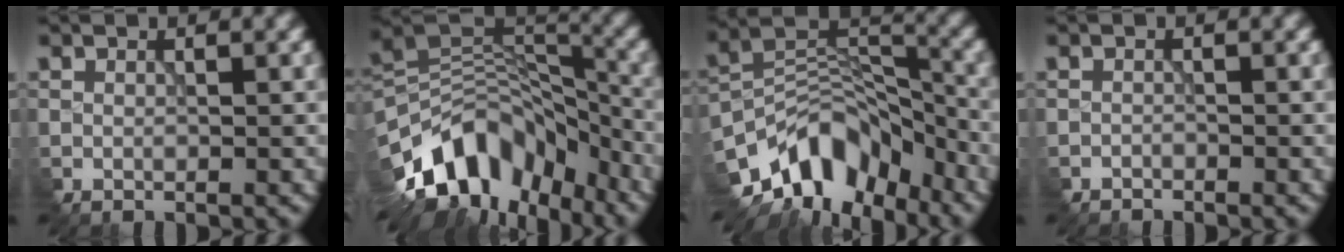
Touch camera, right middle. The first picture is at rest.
{"total": 12.4, "force": [-7.5, 6.9, 7.0], "torque": [-0.118, 0.016, -0.138]}
{"total": 9.9, "force": [-7.2, 5.2, 4.5], "torque": [-0.062, 0.011, -0.144]}
{"total": 0.8, "force": [-0.7, 0.1, -0.3], "torque": [0.004, 0.002, -0.013]}